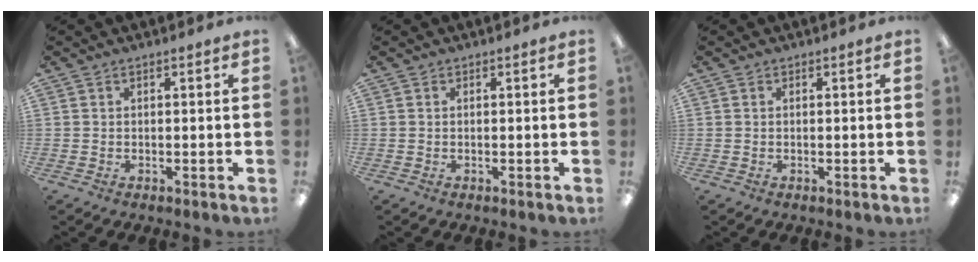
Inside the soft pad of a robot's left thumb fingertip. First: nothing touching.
{"total": 0.0}
{"total": 0.0}